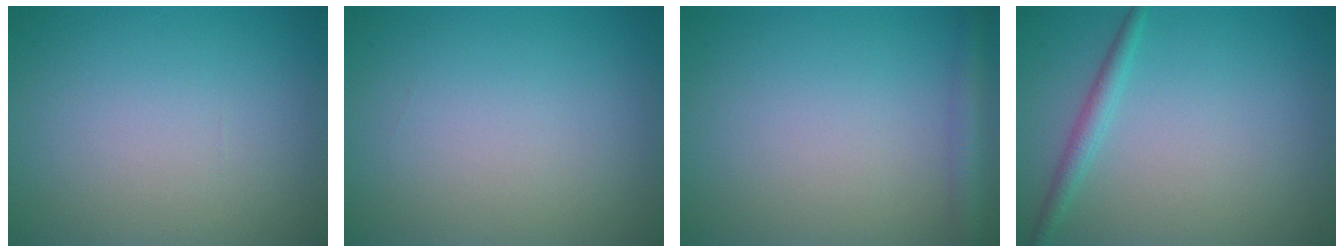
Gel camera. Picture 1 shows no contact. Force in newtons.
{"total": 0.0}
{"total": 2.4, "press": 2.4, "slide": 0.1}
{"total": 1.7, "press": 1.7, "slide": 0.0}